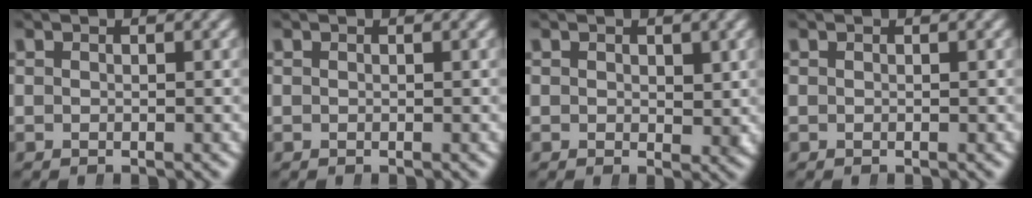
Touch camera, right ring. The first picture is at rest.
{"total": 0.0}
{"total": 1.1, "force": [0.5, 0.8, 0.6], "torque": [-0.004, -0.012, 0.017]}
{"total": 0.0}